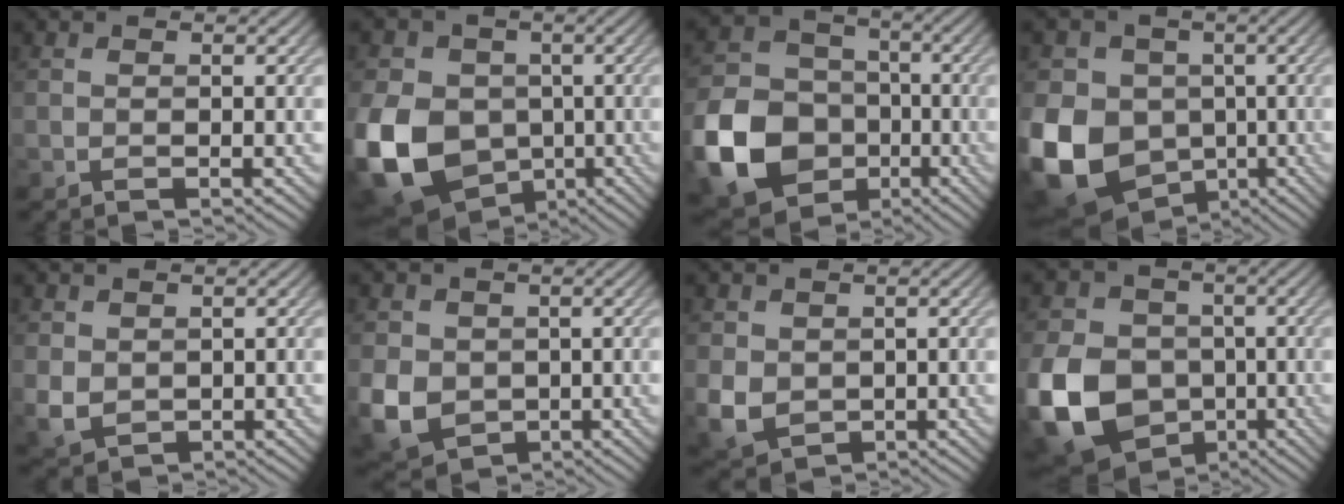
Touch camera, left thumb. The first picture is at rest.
{"total": 17.0, "force": [-3.8, 13.7, 9.4], "torque": [-0.236, -0.036, -0.088]}
{"total": 14.7, "force": [-5.2, 11.7, 7.2], "torque": [-0.198, -0.037, -0.104]}
{"total": 18.2, "force": [-4.2, 15.4, 8.7], "torque": [-0.236, -0.029, -0.096]}
{"total": 3.3, "force": [0.8, 2.7, 1.7], "torque": [-0.053, -0.009, 0.019]}
{"total": 7.8, "force": [-0.8, 6.5, 4.2], "torque": [-0.127, -0.022, -0.016]}
{"total": 5.0, "force": [0.3, 4.2, 2.7], "torque": [-0.081, -0.015, 0.005]}
{"total": 15.7, "force": [-4.3, 12.4, 8.7], "torque": [-0.238, -0.039, -0.075]}